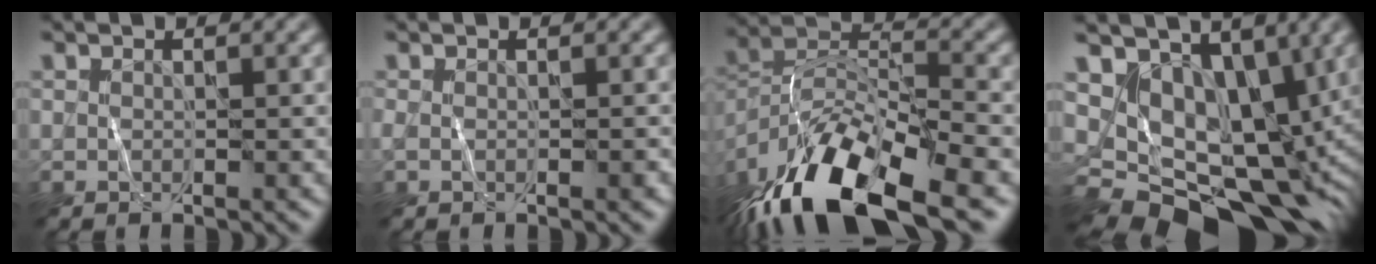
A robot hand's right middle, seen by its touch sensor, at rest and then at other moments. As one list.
[{"total": 1.3, "force": [-0.4, 0.6, 1.0], "torque": [-0.025, -0.001, -0.009]}, {"total": 14.8, "force": [-9.1, 5.6, 10.3], "torque": [-0.217, 0.007, -0.172]}, {"total": 13.6, "force": [0.6, 9.8, 9.4], "torque": [-0.141, -0.023, 0.028]}]